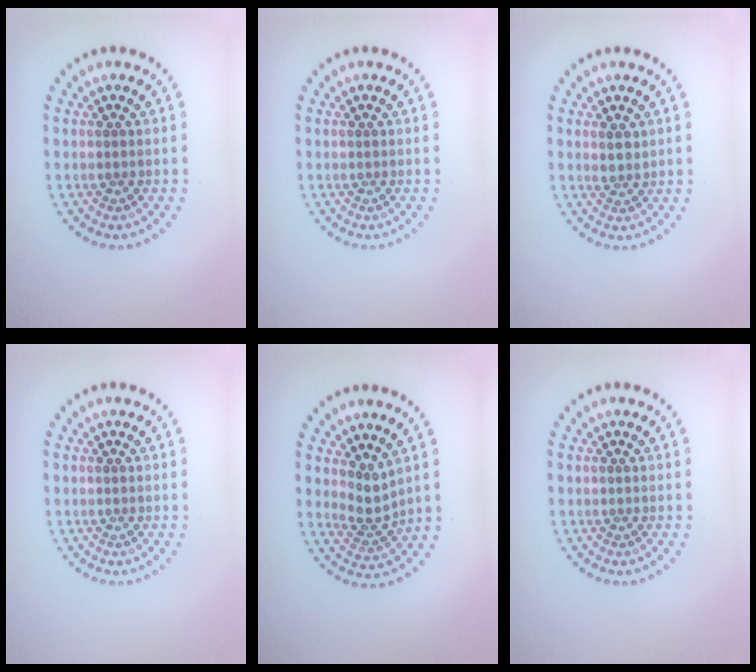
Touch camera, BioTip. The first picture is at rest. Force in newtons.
{"total": 0.0}
{"total": 1.5, "press": 1.3, "slide": 0.8}
{"total": 0.0}
{"total": 2.3, "press": 1.6, "slide": 1.7}
{"total": 0.0}